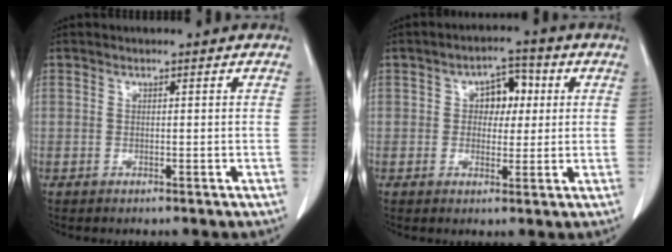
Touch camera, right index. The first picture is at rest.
{"total": 5.4, "force": [1.0, 3.5, 3.9], "torque": [-0.054, 0.018, 0.015]}